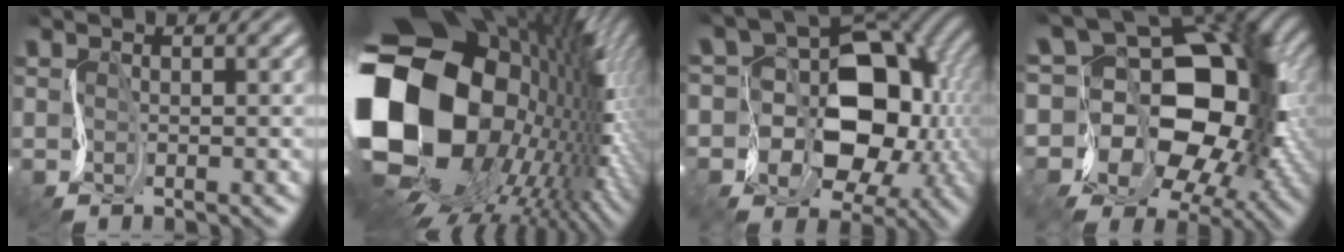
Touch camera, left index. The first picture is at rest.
{"total": 21.1, "force": [-1.8, 16.0, 13.7], "torque": [-0.292, -0.034, -0.023]}
{"total": 11.3, "force": [-1.4, 8.4, 7.3], "torque": [-0.074, 0.000, -0.020]}
{"total": 15.5, "force": [-0.6, 11.7, 10.2], "torque": [-0.125, 0.010, -0.014]}